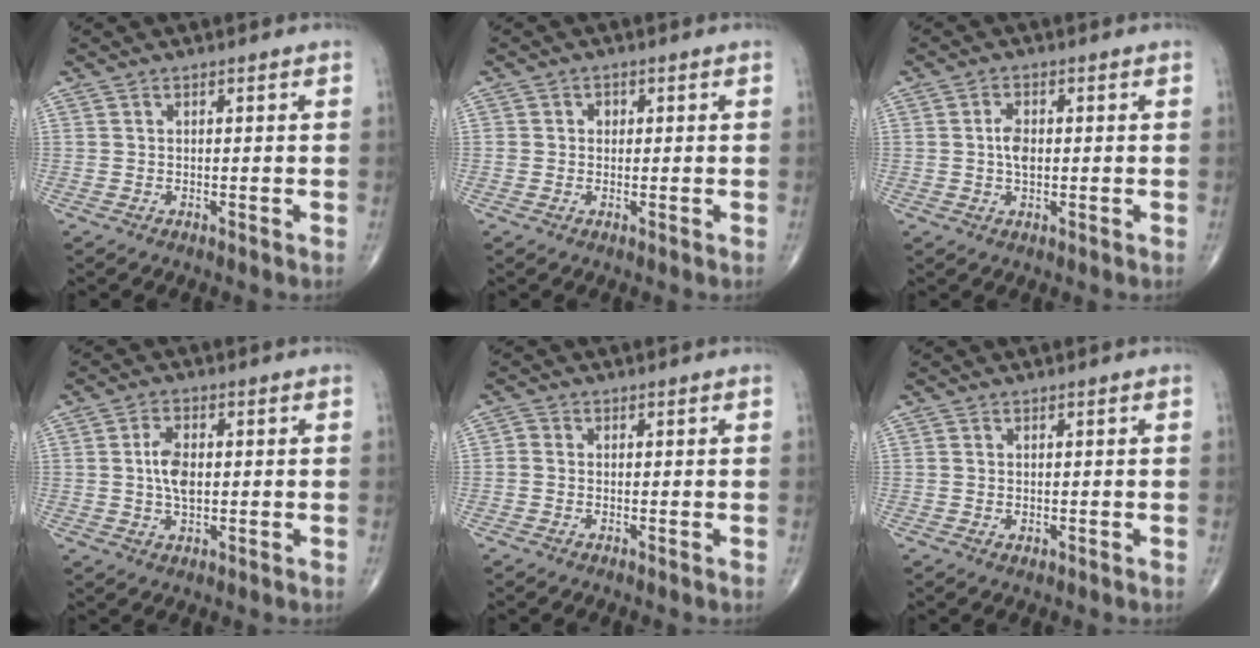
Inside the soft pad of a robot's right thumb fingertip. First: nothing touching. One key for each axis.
{"total": 1.6, "fx": 0.3, "fy": 1.4, "fz": 0.6, "tx": 0.002, "ty": 0.003, "tz": 0.000}
{"total": 3.4, "fx": 0.1, "fy": 2.0, "fz": 2.8, "tx": -0.046, "ty": 0.003, "tz": -0.001}
{"total": 5.4, "fx": 0.3, "fy": 3.0, "fz": 4.5, "tx": -0.082, "ty": 0.003, "tz": 0.003}
{"total": 1.2, "fx": -0.2, "fy": 1.0, "fz": 0.7, "tx": -0.007, "ty": 0.001, "tz": -0.010}
{"total": 0.8, "fx": -0.1, "fy": 0.5, "fz": 0.6, "tx": -0.011, "ty": -0.002, "tz": 0.001}